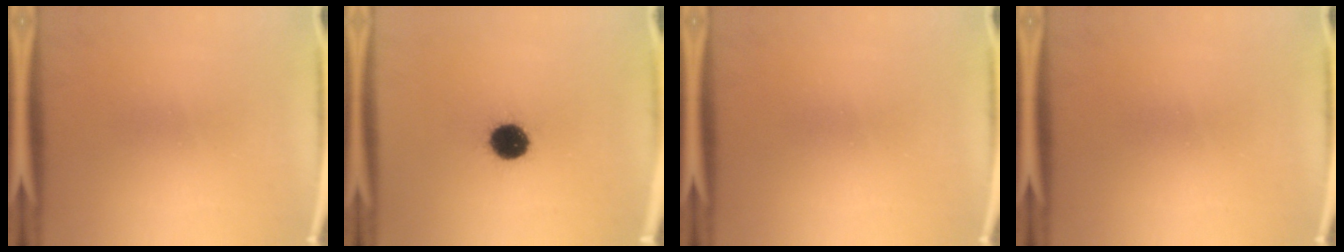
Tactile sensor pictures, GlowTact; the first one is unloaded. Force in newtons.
{"total": 10.4}
{"total": 0.0}
{"total": 0.0}